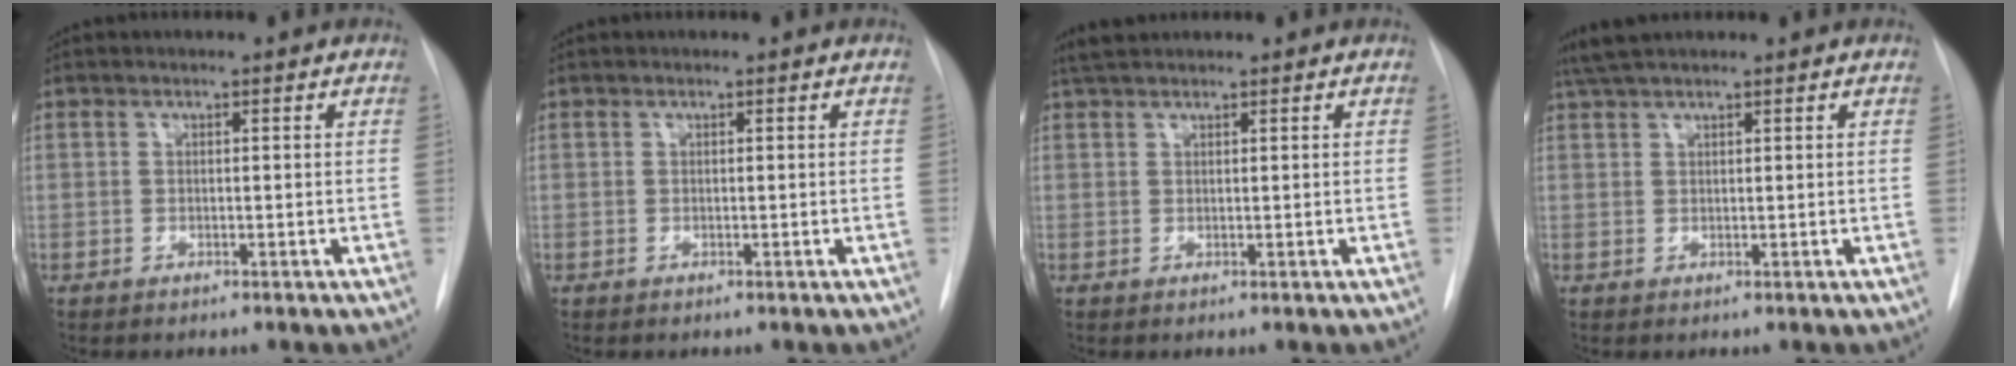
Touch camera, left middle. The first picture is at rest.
{"total": 0.0}
{"total": 3.0, "force": [2.6, 0.7, 1.1], "torque": [-0.023, 0.018, 0.050]}
{"total": 4.1, "force": [3.6, 0.4, 2.0], "torque": [-0.043, 0.025, 0.070]}